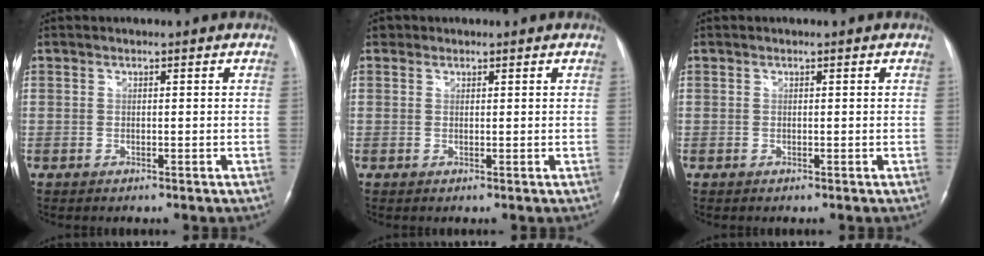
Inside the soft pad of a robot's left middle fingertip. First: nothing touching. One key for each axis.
{"total": 1.0, "fx": 0.6, "fy": 0.8, "fz": 0.0, "tx": 0.005, "ty": 0.004, "tz": 0.006}
{"total": 0.0}